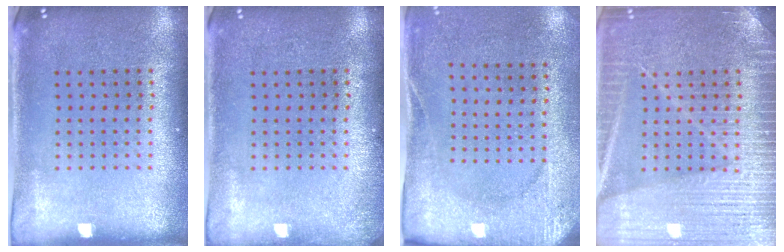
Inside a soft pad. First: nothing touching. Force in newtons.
{"total": 0.9, "press": 0.9, "slide": 0.2}
{"total": 2.7, "press": 2.2, "slide": 1.5}
{"total": 6.5, "press": 6.4, "slide": 0.8}